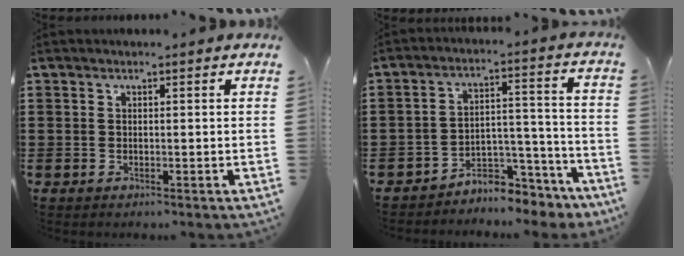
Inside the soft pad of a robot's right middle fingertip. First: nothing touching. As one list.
[{"total": 5.1, "force": [-4.7, 1.6, 0.8], "torque": [-0.017, 0.011, -0.093]}]